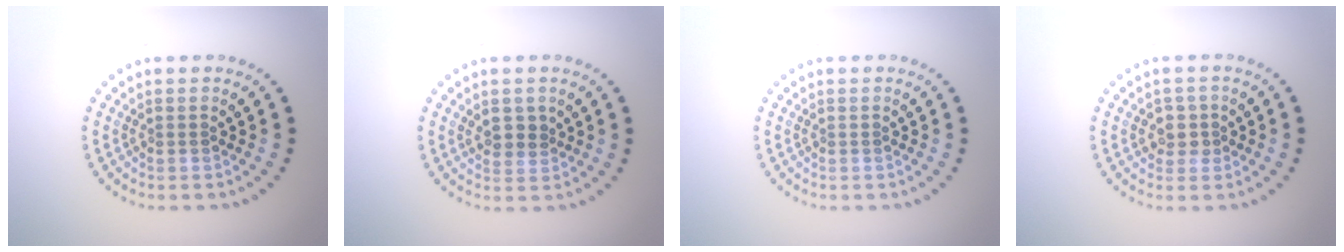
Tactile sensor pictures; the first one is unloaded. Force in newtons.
{"total": 2.0, "press": 1.8, "slide": 0.9}
{"total": 0.0}
{"total": 1.9, "press": 1.7, "slide": 0.7}